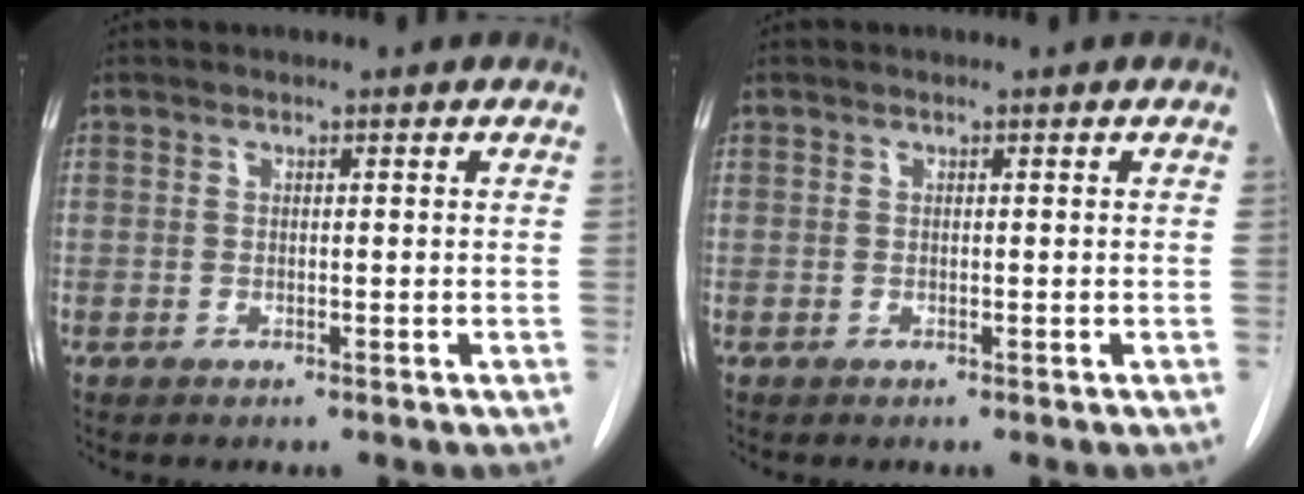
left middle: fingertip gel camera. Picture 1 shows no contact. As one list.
[{"total": 0.0}]